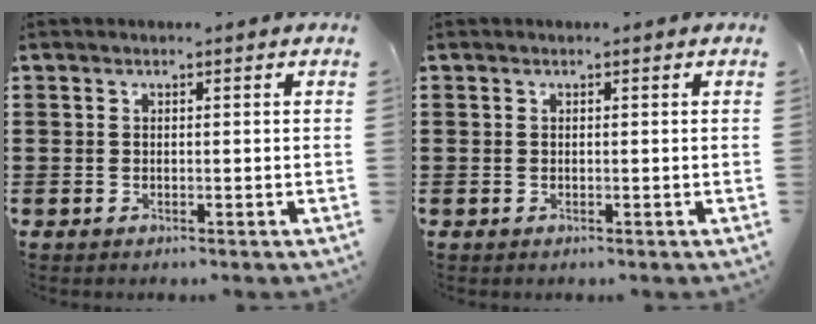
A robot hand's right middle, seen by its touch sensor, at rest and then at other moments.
{"total": 0.0}